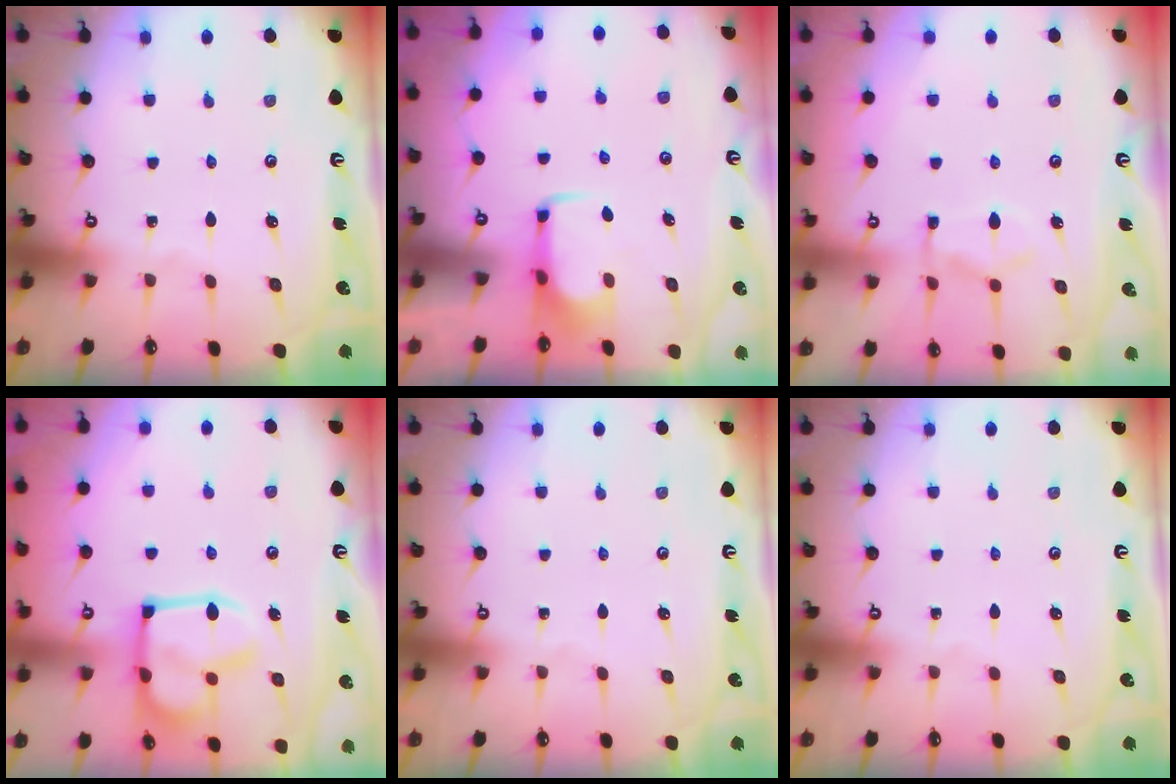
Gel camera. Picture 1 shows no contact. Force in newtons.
{"total": 2.0, "press": 2.0, "slide": 0.2}
{"total": 10.5, "press": 10.4, "slide": 1.3}
{"total": 12.9, "press": 12.8, "slide": 1.4}
{"total": 0.0}
{"total": 0.0}